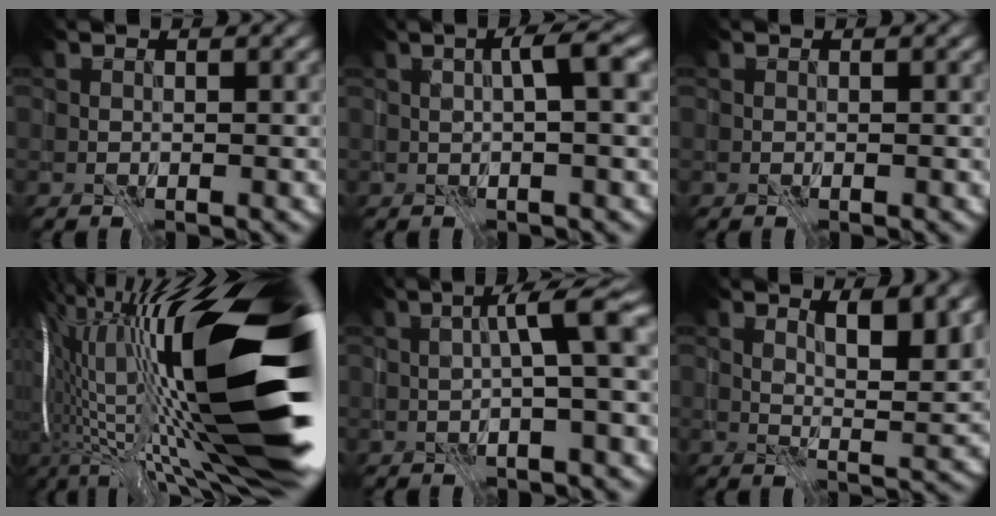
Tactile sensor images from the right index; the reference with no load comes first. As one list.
[{"total": 2.4, "force": [0.4, -0.2, 2.3], "torque": [-0.037, 0.011, 0.004]}, {"total": 0.0}, {"total": 22.3, "force": [1.0, 6.4, 21.3], "torque": [-0.374, 0.014, 0.004]}, {"total": 4.2, "force": [0.1, 0.1, 4.2], "torque": [-0.067, 0.022, -0.005]}, {"total": 4.7, "force": [2.7, 1.1, 3.7], "torque": [-0.063, -0.006, 0.047]}]